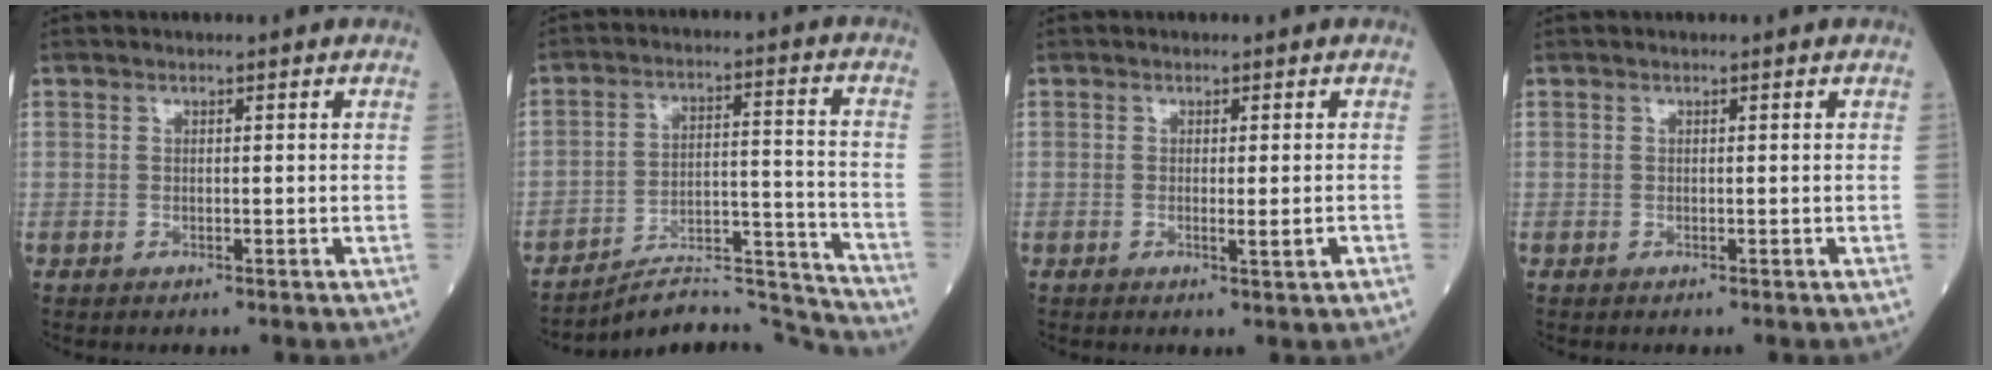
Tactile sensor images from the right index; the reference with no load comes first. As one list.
[{"total": 12.3, "force": [-12.2, -0.3, 1.1], "torque": [0.000, 0.046, -0.198]}, {"total": 1.9, "force": [-0.6, -0.1, 1.9], "torque": [-0.025, -0.006, -0.009]}, {"total": 0.0}]